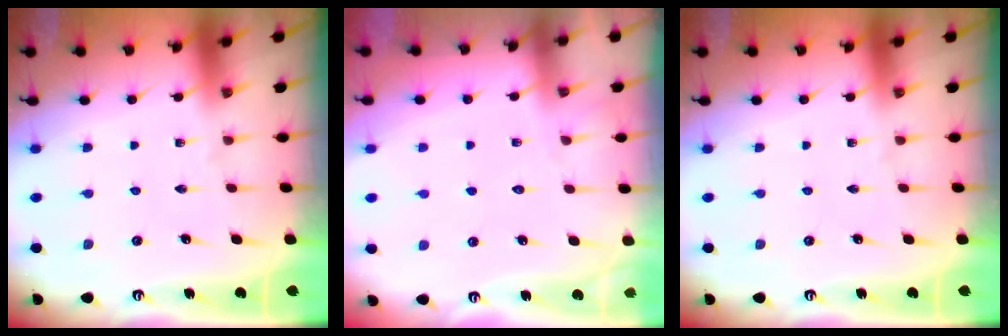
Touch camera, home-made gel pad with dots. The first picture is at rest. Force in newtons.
{"total": 5.5, "press": 5.5, "slide": 0.7}
{"total": 0.0}